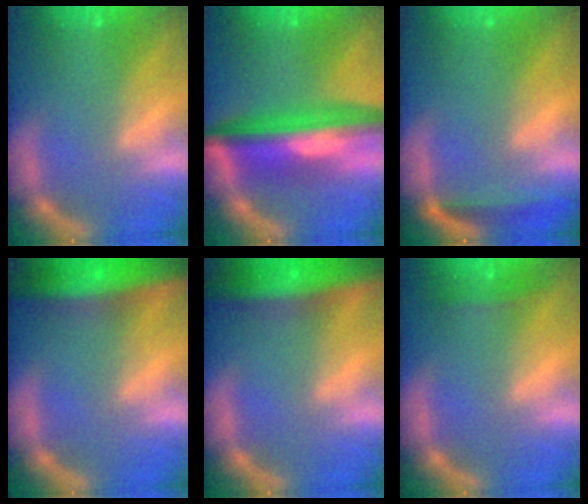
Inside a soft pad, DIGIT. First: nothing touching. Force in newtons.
{"total": 10.0}
{"total": 2.5}
{"total": 9.6}
{"total": 9.0}
{"total": 1.4}